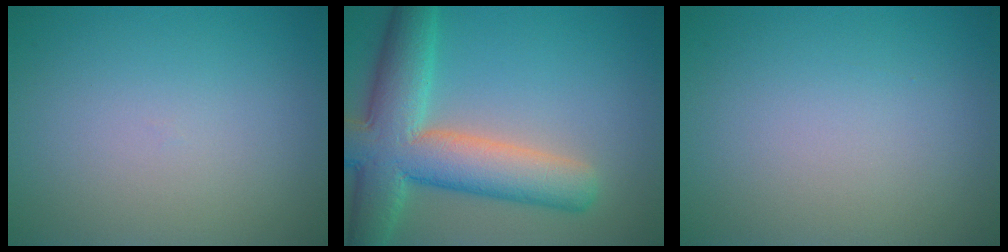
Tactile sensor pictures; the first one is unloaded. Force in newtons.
{"total": 9.8, "press": 9.7, "slide": 0.6}
{"total": 0.0}